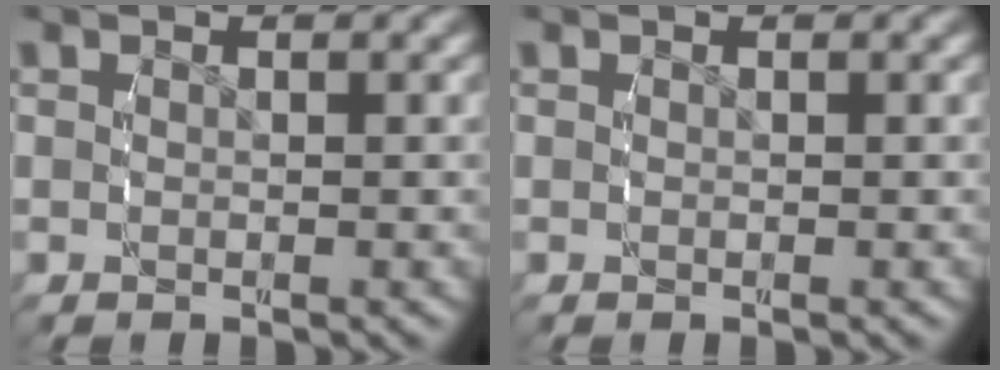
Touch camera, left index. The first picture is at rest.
{"total": 0.0}